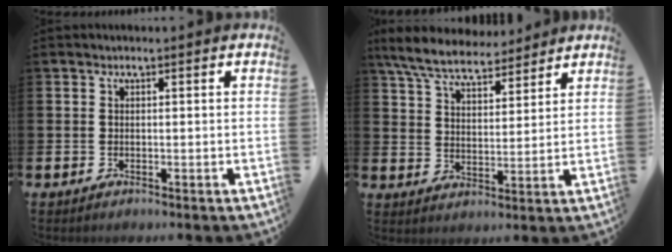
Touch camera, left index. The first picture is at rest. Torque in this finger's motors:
{"motor_torque": [1.11, -1.03, 0.35, 0.21]}